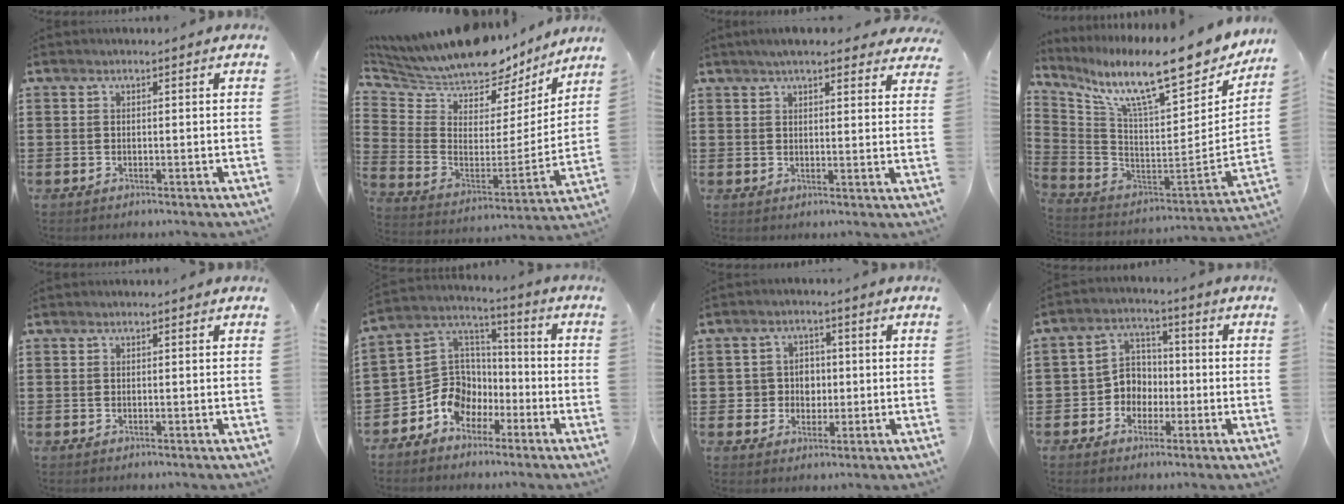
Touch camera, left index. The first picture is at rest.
{"total": 9.2, "force": [8.9, 1.8, 1.4], "torque": [-0.083, -0.070, 0.153]}
{"total": 5.0, "force": [4.4, 1.1, 2.2], "torque": [-0.045, -0.005, 0.079]}
{"total": 14.5, "force": [10.6, 2.0, 9.7], "torque": [-0.186, -0.081, 0.172]}
{"total": 0.0}
{"total": 9.3, "force": [-4.4, 7.9, 2.4], "torque": [-0.088, 0.001, -0.083]}
{"total": 3.9, "force": [0.0, 3.7, 1.3], "torque": [-0.042, 0.010, -0.004]}
{"total": 5.0, "force": [-1.5, 4.5, 1.4], "torque": [-0.042, 0.012, -0.033]}